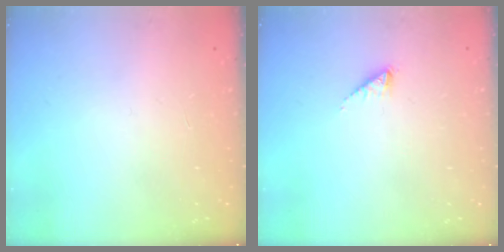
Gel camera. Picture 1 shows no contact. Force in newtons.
{"total": 0.8, "press": 0.8, "slide": 0.1}